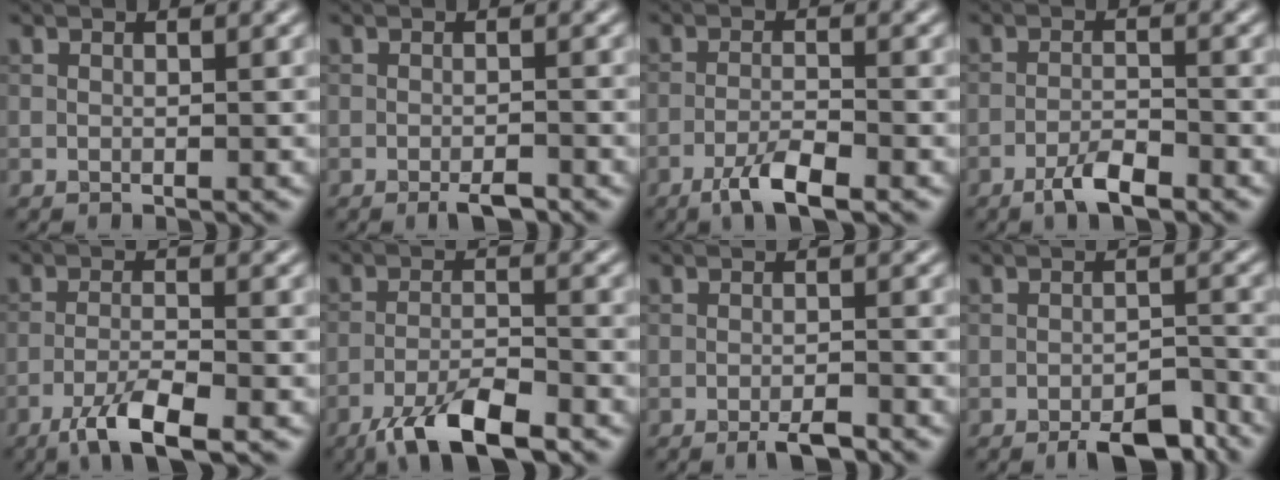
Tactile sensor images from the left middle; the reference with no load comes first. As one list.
[{"total": 1.9, "force": [-1.4, 0.3, 1.3], "torque": [-0.018, -0.002, -0.024]}, {"total": 3.6, "force": [-2.4, 0.7, 2.7], "torque": [-0.052, 0.002, -0.050]}, {"total": 2.9, "force": [-2.1, 0.6, 1.9], "torque": [-0.037, 0.003, -0.042]}, {"total": 4.5, "force": [-2.8, 0.8, 3.4], "torque": [-0.067, -0.002, -0.060]}, {"total": 5.9, "force": [-4.2, 1.4, 3.9], "torque": [-0.072, -0.002, -0.079]}, {"total": 2.2, "force": [-1.7, 0.3, 1.5], "torque": [-0.022, -0.002, -0.031]}, {"total": 4.8, "force": [-3.6, 1.5, 2.8], "torque": [-0.037, 0.000, -0.051]}]